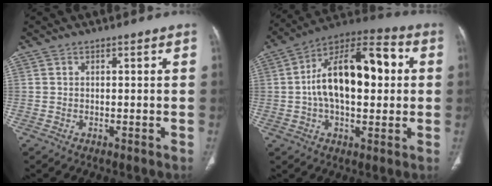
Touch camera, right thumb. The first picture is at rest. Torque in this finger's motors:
{"motor_torque": [2.43, 2.58, 1.42, -0.59, 0.26]}